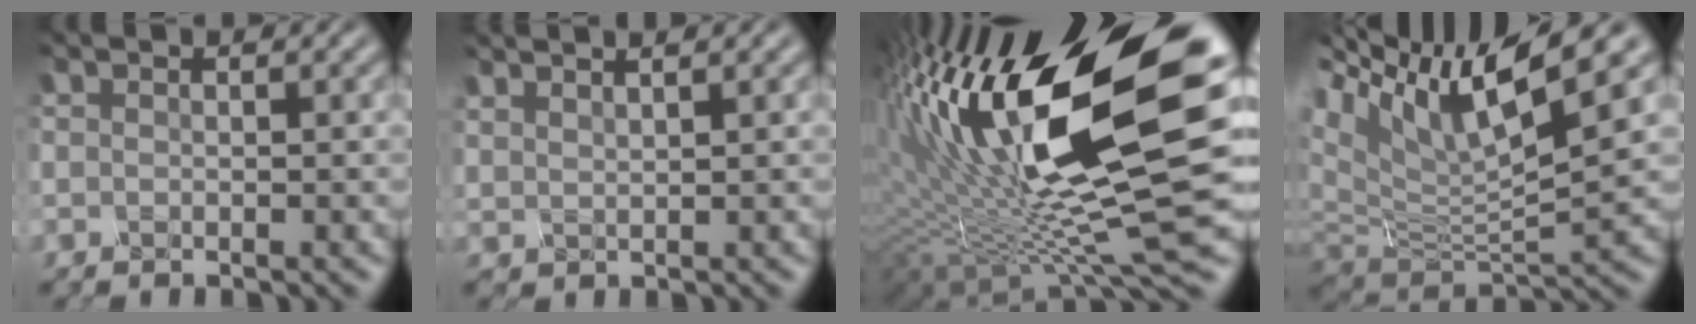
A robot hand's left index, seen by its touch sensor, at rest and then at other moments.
{"total": 2.2, "force": [1.8, 0.7, 1.0], "torque": [0.009, 0.014, 0.009]}
{"total": 17.9, "force": [3.0, 5.9, 16.7], "torque": [-0.292, 0.008, 0.048]}
{"total": 11.5, "force": [5.1, 4.1, 9.5], "torque": [-0.198, 0.011, 0.097]}